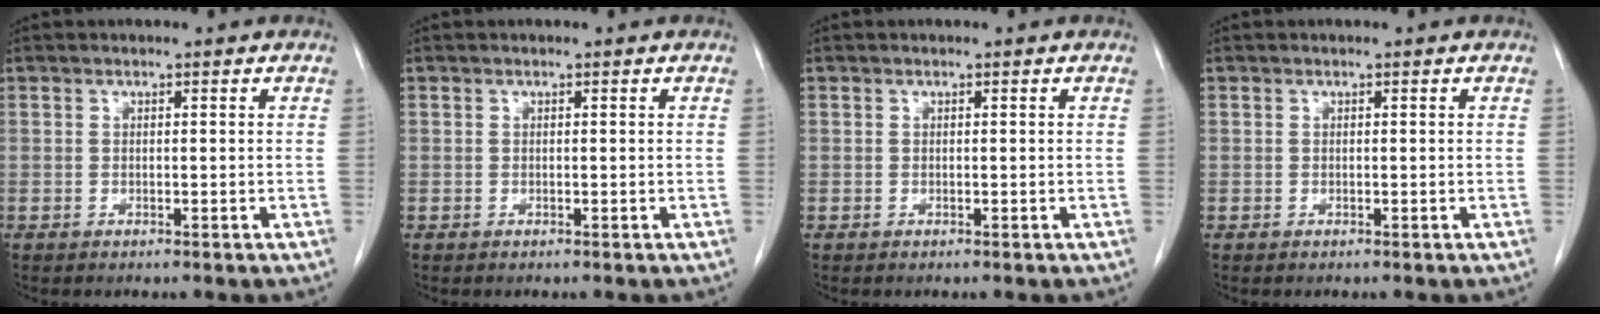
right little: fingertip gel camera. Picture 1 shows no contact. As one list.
[{"total": 0.0}, {"total": 0.0}, {"total": 0.0}]